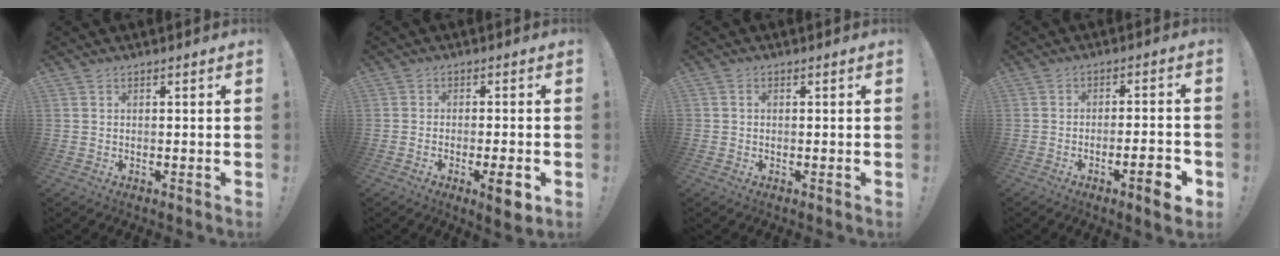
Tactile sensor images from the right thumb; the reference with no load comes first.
{"total": 5.7, "force": [-2.6, 1.2, 4.9], "torque": [-0.068, 0.005, -0.038]}
{"total": 0.8, "force": [-0.3, 0.7, 0.2], "torque": [-0.009, 0.006, -0.004]}
{"total": 8.1, "force": [-3.9, 1.4, 6.9], "torque": [-0.099, 0.016, -0.063]}